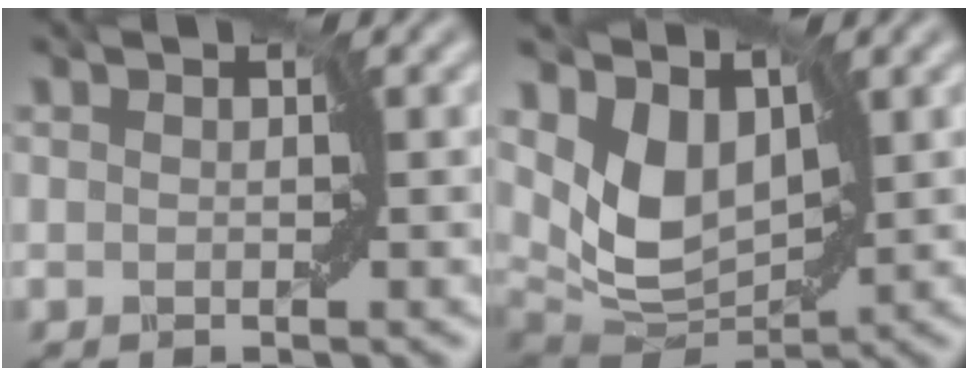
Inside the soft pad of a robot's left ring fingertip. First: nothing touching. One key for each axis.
{"total": 4.7, "fx": 2.0, "fy": 3.2, "fz": 2.8, "tx": -0.068, "ty": -0.021, "tz": 0.040}